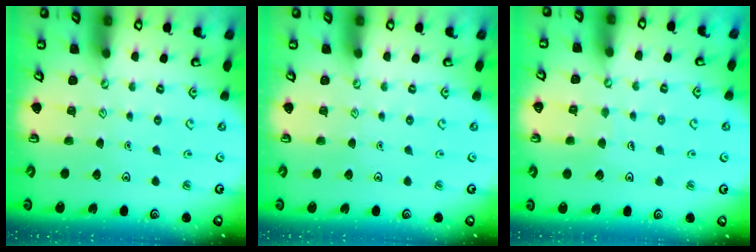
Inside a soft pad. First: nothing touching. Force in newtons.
{"total": 0.0}
{"total": 4.0, "press": 4.0, "slide": 0.4}